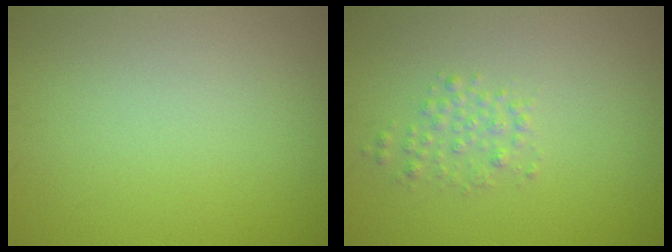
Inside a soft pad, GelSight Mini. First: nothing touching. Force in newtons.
{"total": 1.6, "press": 1.6, "slide": 0.0}